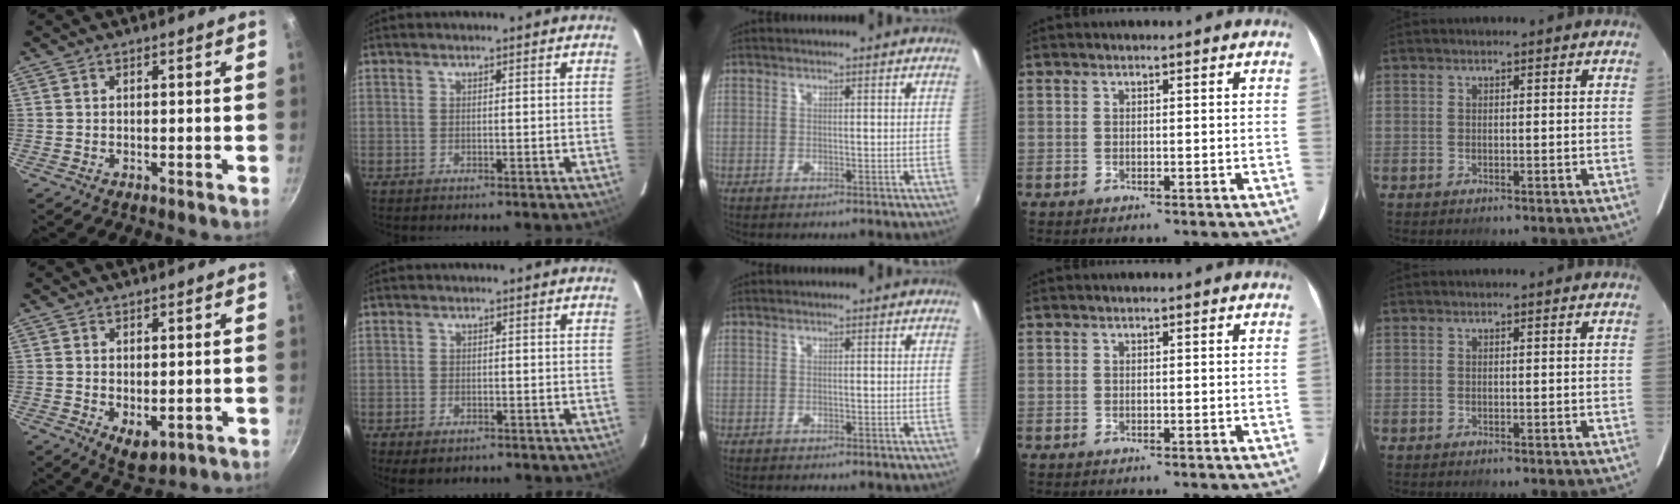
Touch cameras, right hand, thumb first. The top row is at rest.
{"thumb": {"total": 4.8, "force": [-0.3, 2.9, 3.8], "torque": [-0.046, -0.013, 0.006]}, "index": {"total": 3.1, "force": [-2.0, 1.8, 1.6], "torque": [-0.035, -0.009, -0.032]}}